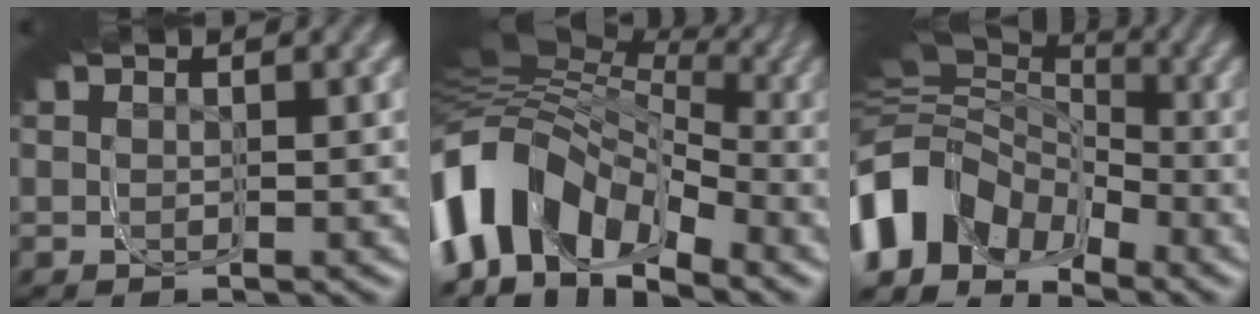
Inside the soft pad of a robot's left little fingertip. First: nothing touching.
{"total": 12.5, "force": [-5.1, 6.6, 9.4], "torque": [-0.126, 0.001, -0.089]}
{"total": 10.4, "force": [-6.4, 5.6, 6.0], "torque": [-0.070, -0.014, -0.103]}